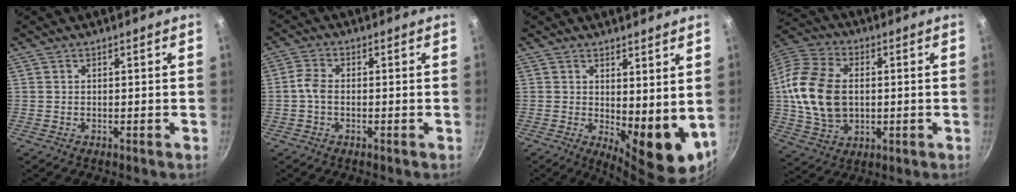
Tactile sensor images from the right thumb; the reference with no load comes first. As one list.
[{"total": 3.2, "force": [-0.7, 2.0, 2.4], "torque": [-0.055, 0.015, -0.022]}, {"total": 11.0, "force": [1.7, 4.8, 9.7], "torque": [-0.113, -0.028, 0.036]}, {"total": 16.7, "force": [0.6, 11.5, 12.1], "torque": [-0.219, 0.011, 0.007]}]